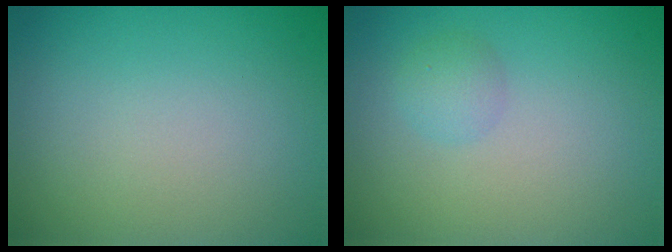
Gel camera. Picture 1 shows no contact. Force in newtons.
{"total": 1.5, "press": 1.5, "slide": 0.0}